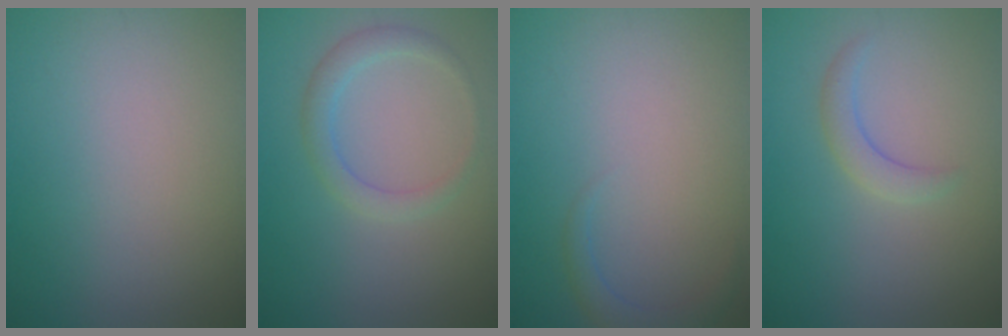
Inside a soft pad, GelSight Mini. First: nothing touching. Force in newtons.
{"total": 2.2, "press": 2.2, "slide": 0.1}
{"total": 1.5, "press": 1.5, "slide": 0.1}
{"total": 1.9, "press": 1.9, "slide": 0.1}